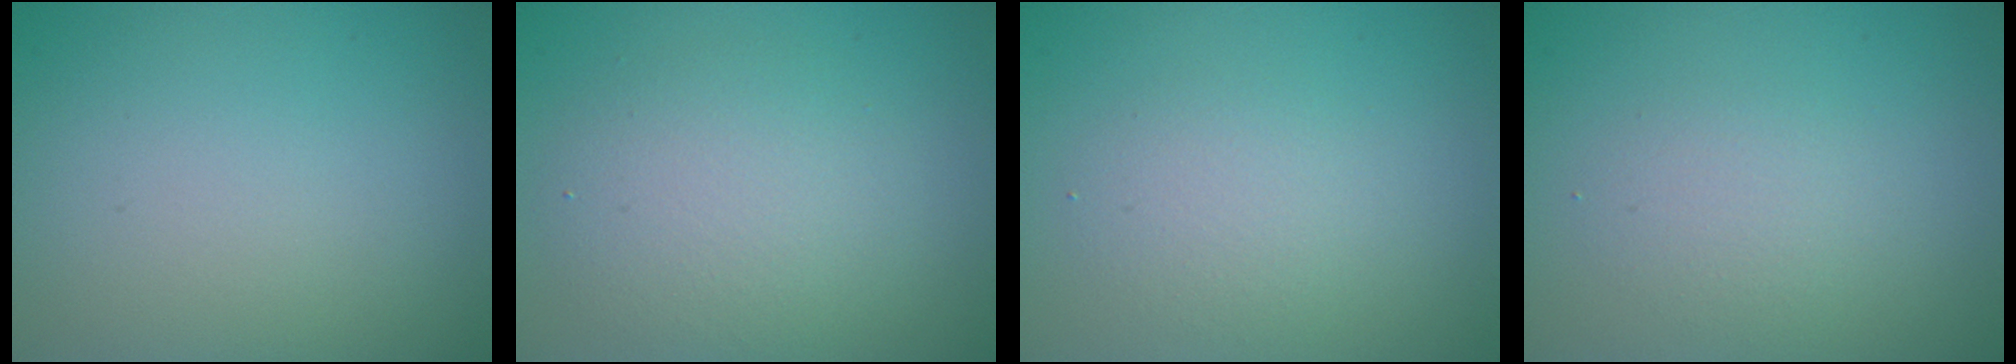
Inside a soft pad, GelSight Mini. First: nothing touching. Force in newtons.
{"total": 4.0, "press": 4.0, "slide": 0.5}
{"total": 2.1, "press": 2.1, "slide": 0.1}
{"total": 1.8, "press": 1.8, "slide": 0.1}